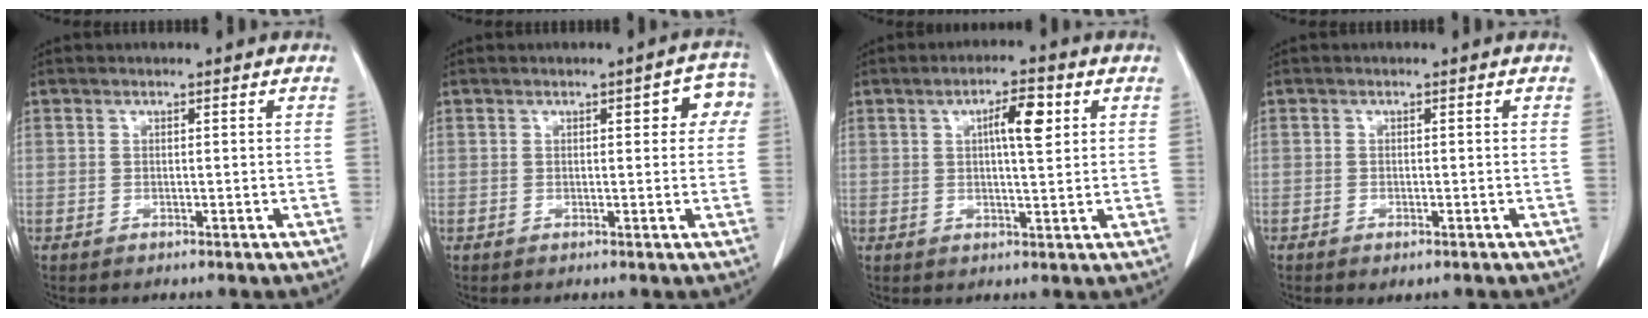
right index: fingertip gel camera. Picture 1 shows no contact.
{"total": 4.5, "force": [1.3, 1.7, 3.9], "torque": [-0.032, 0.016, 0.008]}
{"total": 5.4, "force": [1.8, 1.0, 5.0], "torque": [-0.084, 0.005, 0.028]}
{"total": 1.7, "force": [-1.1, 0.7, 1.2], "torque": [-0.015, -0.003, -0.009]}